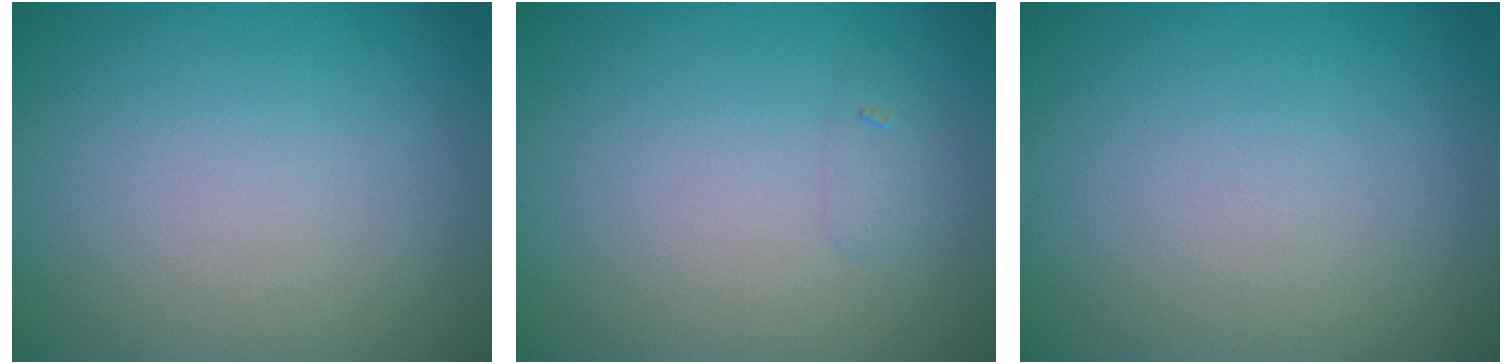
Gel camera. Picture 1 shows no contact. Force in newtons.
{"total": 0.6, "press": 0.6, "slide": 0.0}
{"total": 0.0}